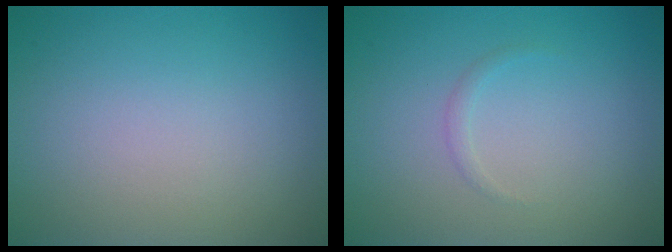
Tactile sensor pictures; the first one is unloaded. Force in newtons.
{"total": 0.6, "press": 0.6, "slide": 0.1}